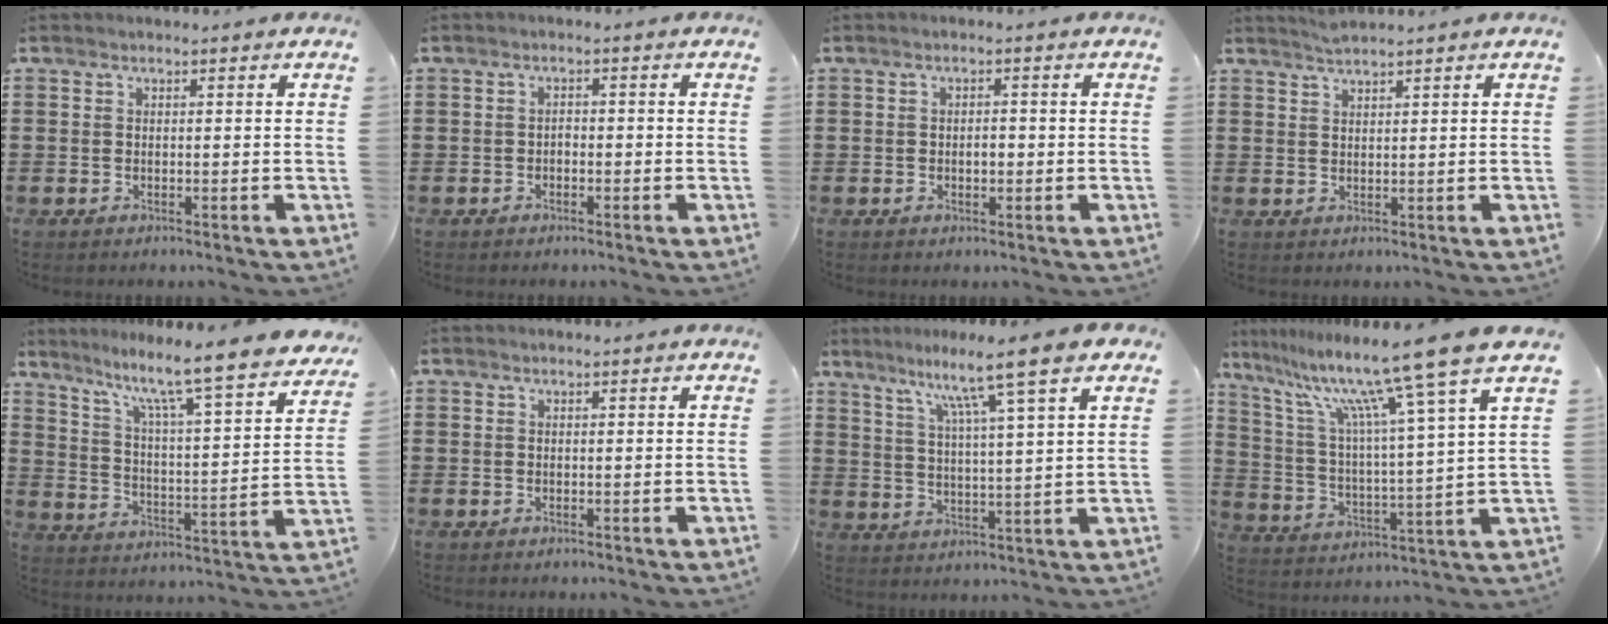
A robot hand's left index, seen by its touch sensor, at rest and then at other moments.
{"total": 1.1, "force": [-0.9, 0.4, 0.4], "torque": [-0.013, 0.002, -0.019]}
{"total": 1.5, "force": [-0.2, 0.8, 1.3], "torque": [-0.026, 0.005, -0.006]}
{"total": 1.6, "force": [1.5, -0.3, 0.4], "torque": [-0.011, 0.000, 0.030]}
{"total": 8.5, "force": [7.2, -0.5, 4.5], "torque": [-0.102, -0.066, 0.108]}
{"total": 0.0}
{"total": 9.4, "force": [6.9, -0.6, 6.4], "torque": [-0.129, -0.037, 0.107]}
{"total": 13.6, "force": [10.3, -0.3, 8.9], "torque": [-0.193, -0.067, 0.160]}